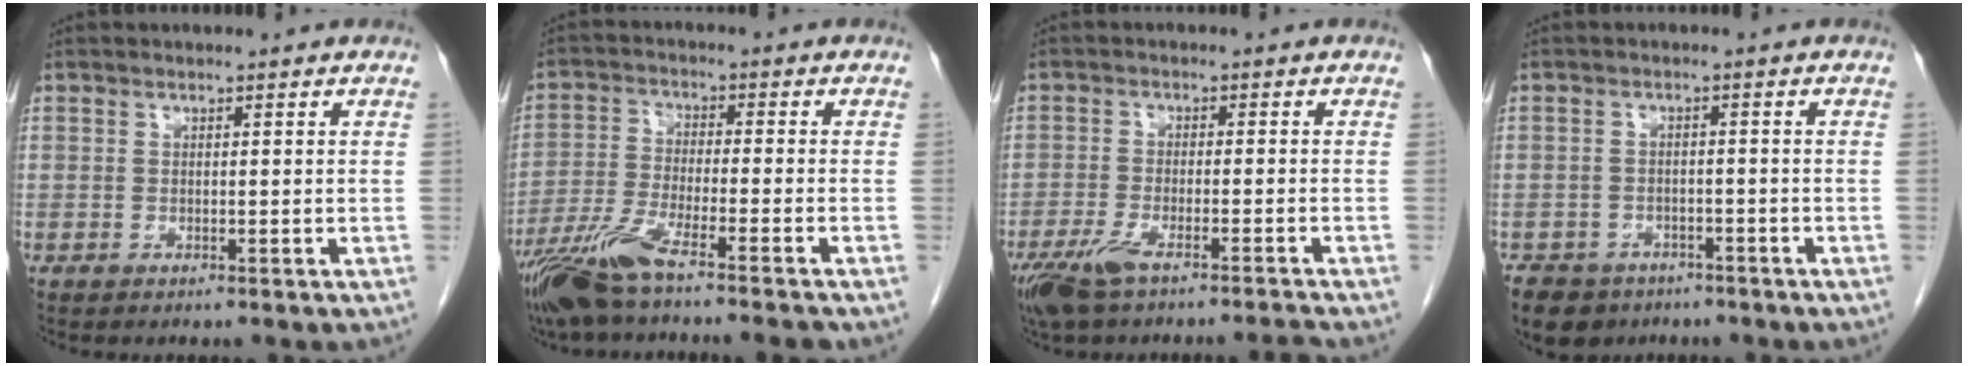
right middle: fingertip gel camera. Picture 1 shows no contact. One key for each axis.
{"total": 10.7, "fx": -8.3, "fy": -0.3, "fz": 6.8, "tx": -0.127, "ty": -0.030, "tz": -0.147}
{"total": 7.7, "fx": -6.3, "fy": 0.1, "fz": 4.4, "tx": -0.079, "ty": -0.016, "tz": -0.111}
{"total": 7.4, "fx": -5.3, "fy": 4.9, "fz": 1.7, "tx": -0.035, "ty": 0.002, "tz": -0.078}